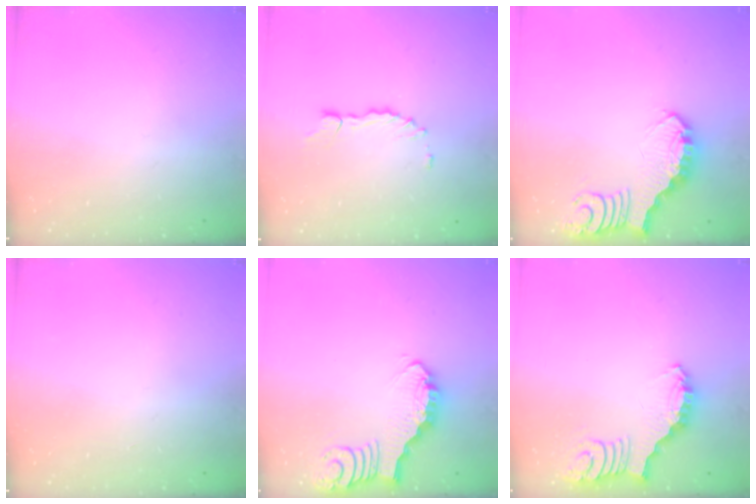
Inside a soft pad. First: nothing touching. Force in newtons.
{"total": 2.8, "press": 2.8, "slide": 0.4}
{"total": 3.5, "press": 3.4, "slide": 0.6}
{"total": 1.4, "press": 1.4, "slide": 0.1}
{"total": 2.9, "press": 2.9, "slide": 0.2}
{"total": 2.6, "press": 2.5, "slide": 0.5}